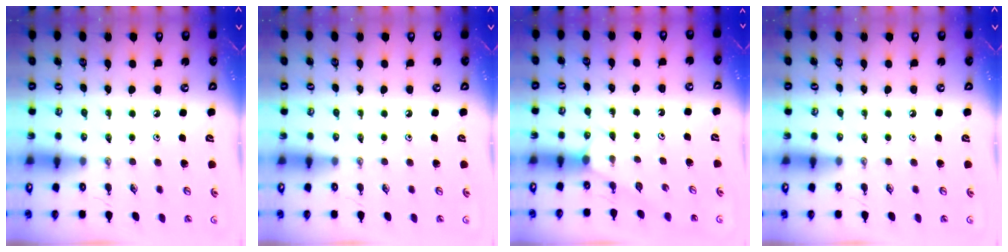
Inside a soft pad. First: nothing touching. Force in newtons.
{"total": 0.0}
{"total": 1.7, "press": 1.7, "slide": 0.3}
{"total": 0.0}